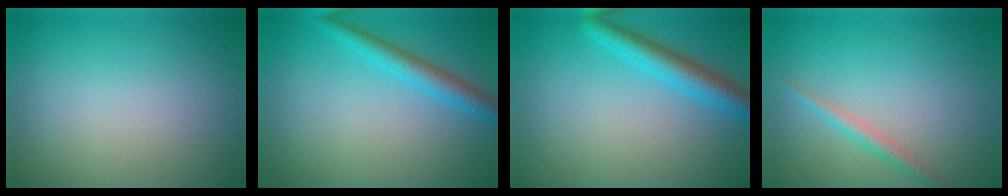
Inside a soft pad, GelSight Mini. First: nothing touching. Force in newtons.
{"total": 2.8, "press": 2.7, "slide": 0.2}
{"total": 3.5, "press": 3.5, "slide": 0.3}
{"total": 1.4, "press": 1.4, "slide": 0.0}